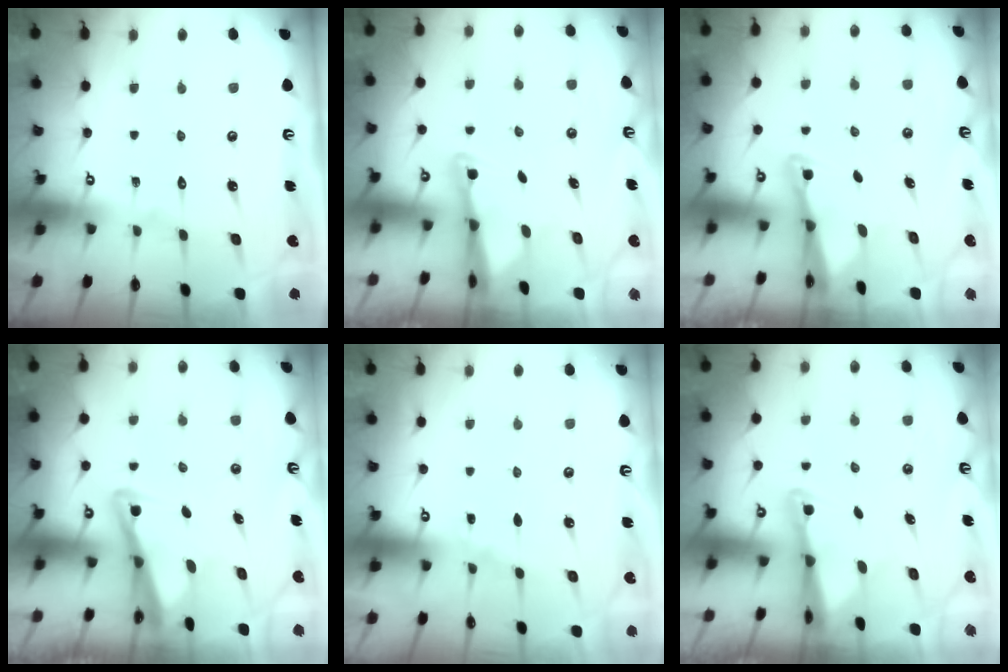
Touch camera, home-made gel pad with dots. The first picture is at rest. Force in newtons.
{"total": 2.3, "press": 2.3, "slide": 0.5}
{"total": 2.7, "press": 2.7, "slide": 0.2}
{"total": 3.8, "press": 3.7, "slide": 1.0}
{"total": 2.7, "press": 2.6, "slide": 0.5}
{"total": 2.6, "press": 2.6, "slide": 0.5}